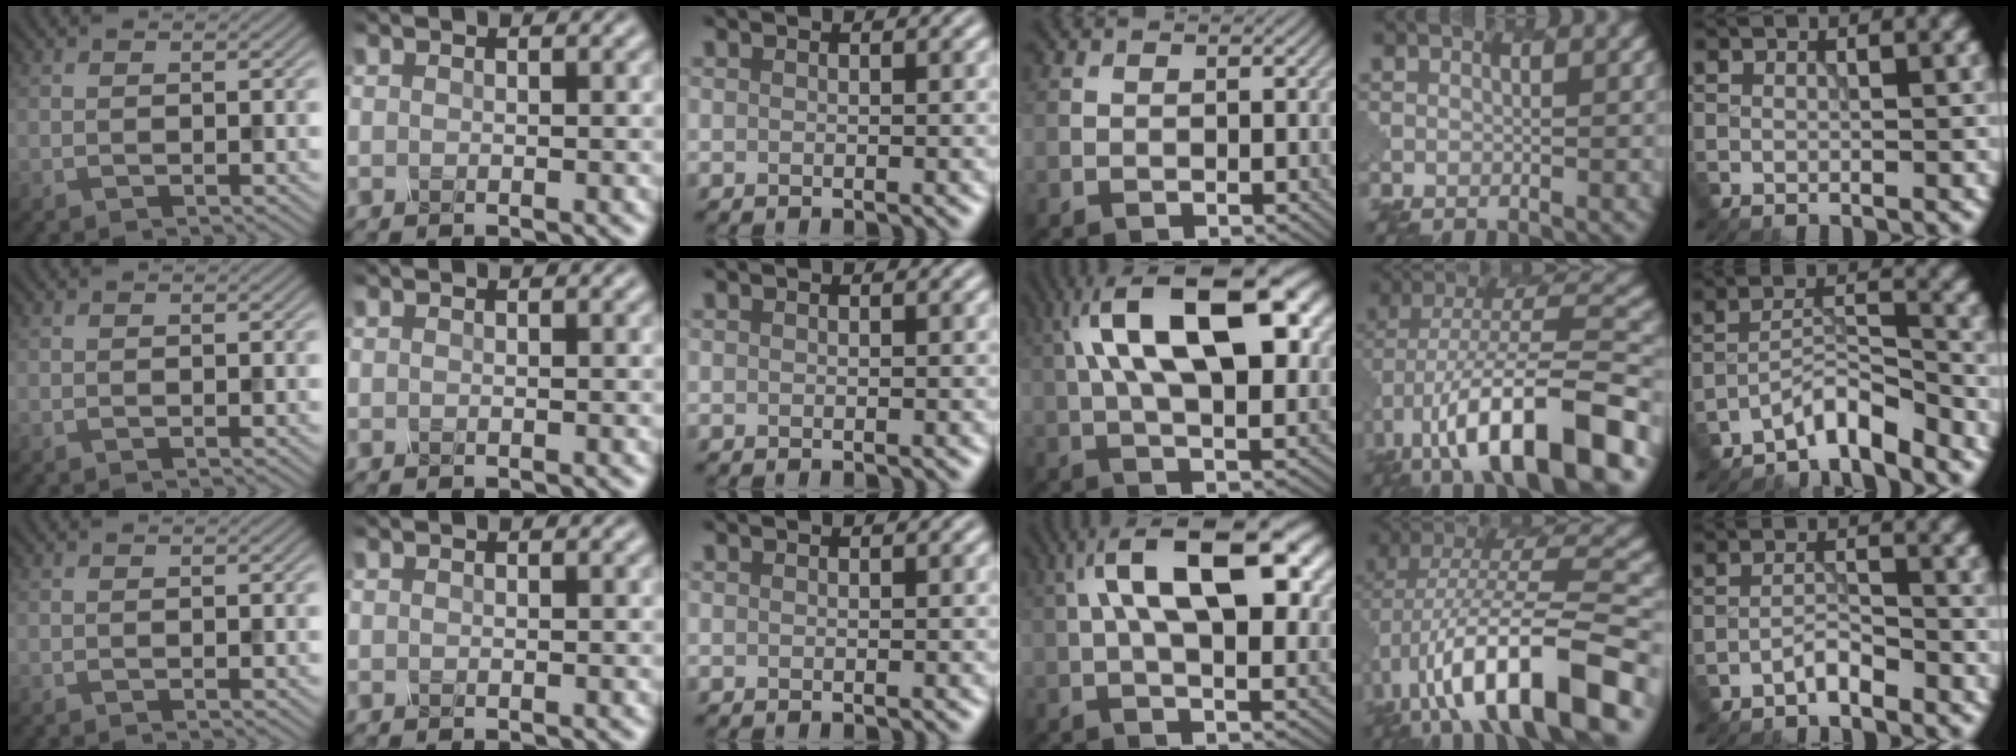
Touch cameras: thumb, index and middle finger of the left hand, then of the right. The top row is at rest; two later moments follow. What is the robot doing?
{"motion": "shake", "object": "salt shaker"}